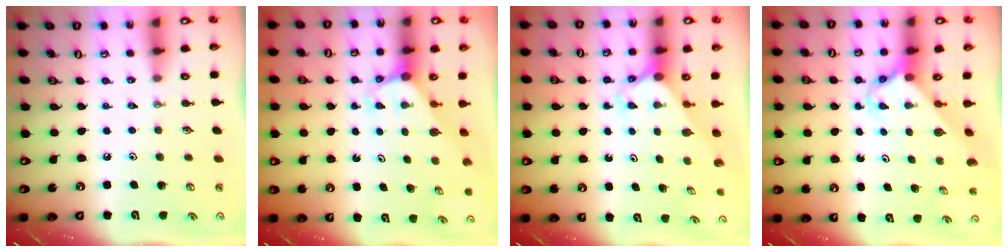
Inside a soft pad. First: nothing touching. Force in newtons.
{"total": 2.9, "press": 2.9, "slide": 0.2}
{"total": 2.0, "press": 2.0, "slide": 0.2}
{"total": 2.6, "press": 2.6, "slide": 0.2}